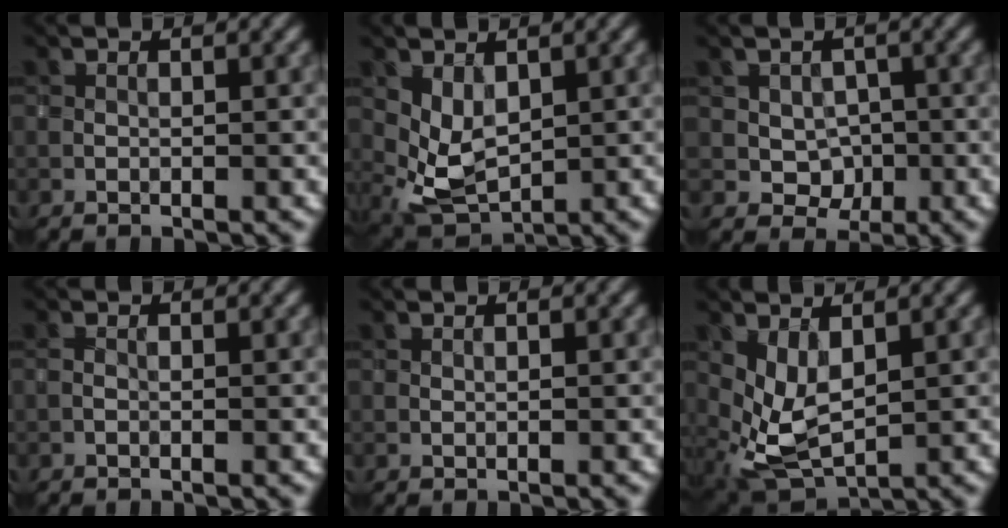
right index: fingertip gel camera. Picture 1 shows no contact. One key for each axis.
{"total": 3.6, "fx": 1.0, "fy": 2.4, "fz": 2.5, "tx": -0.057, "ty": -0.009, "tz": 0.030}
{"total": 2.4, "fx": 0.0, "fy": 2.2, "fz": 1.1, "tx": -0.010, "ty": -0.002, "tz": 0.000}
{"total": 0.0}
{"total": 0.0}
{"total": 3.9, "fx": 1.0, "fy": 2.2, "fz": 3.1, "tx": -0.077, "ty": -0.010, "tz": 0.026}